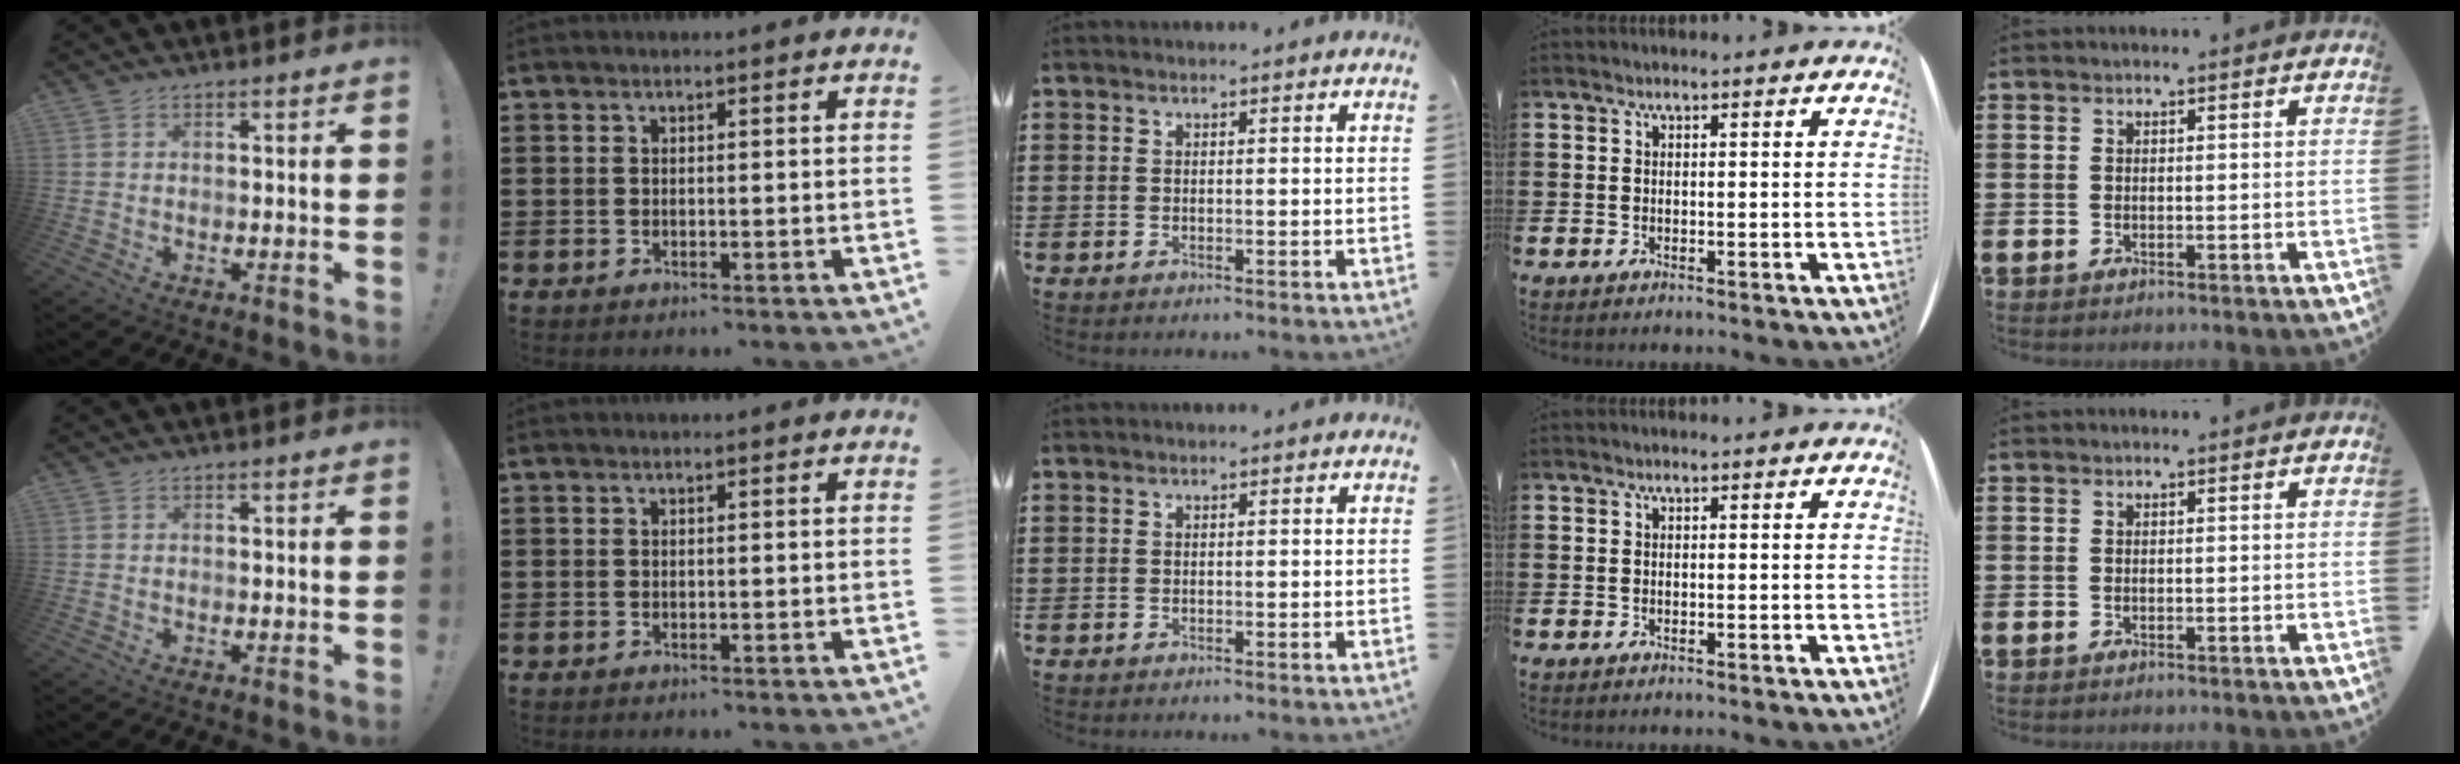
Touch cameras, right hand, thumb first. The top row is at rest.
{}